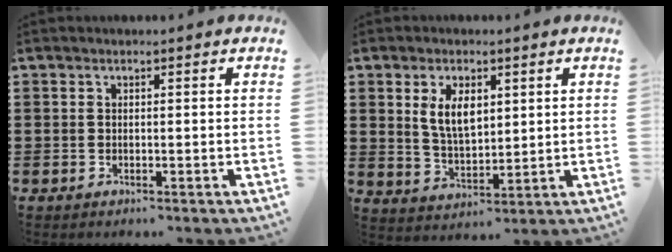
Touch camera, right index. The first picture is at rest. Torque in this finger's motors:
{"motor_torque": [0.17, 0.23, 0.15, 0.04]}